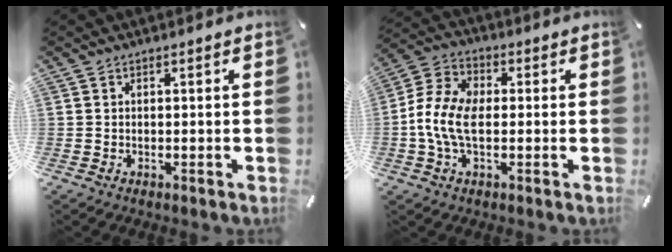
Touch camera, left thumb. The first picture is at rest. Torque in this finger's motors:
{"motor_torque": [1.76, 1.94, 0.96, 0.23, 0.13]}